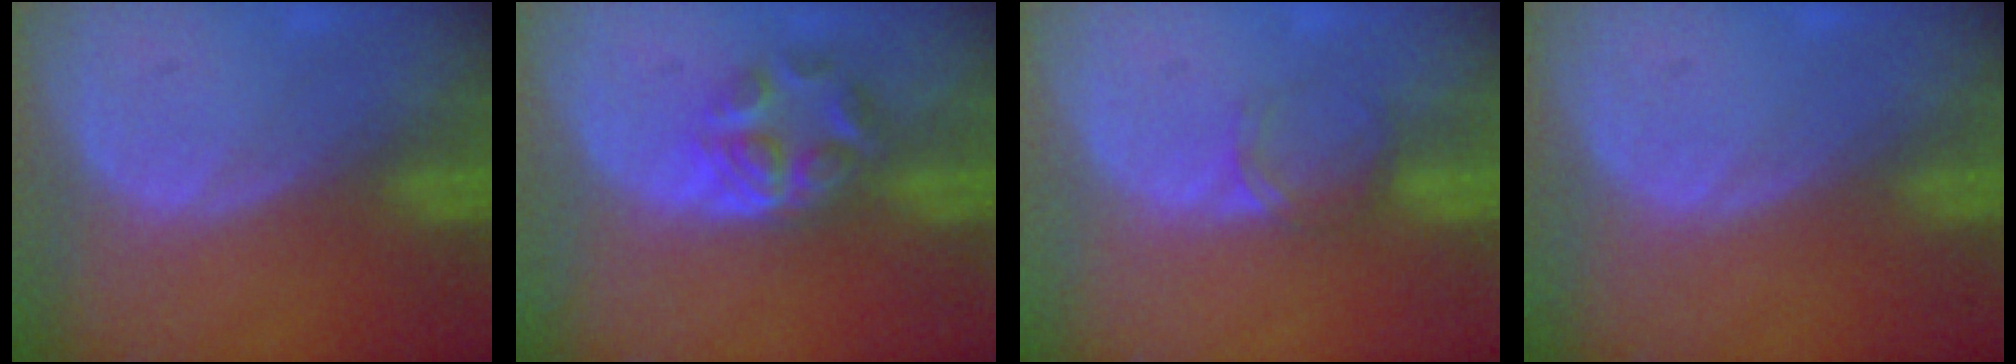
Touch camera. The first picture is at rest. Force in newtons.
{"total": 5.9, "press": 5.0, "slide": 3.2}
{"total": 2.2, "press": 2.2, "slide": 0.2}
{"total": 0.0}